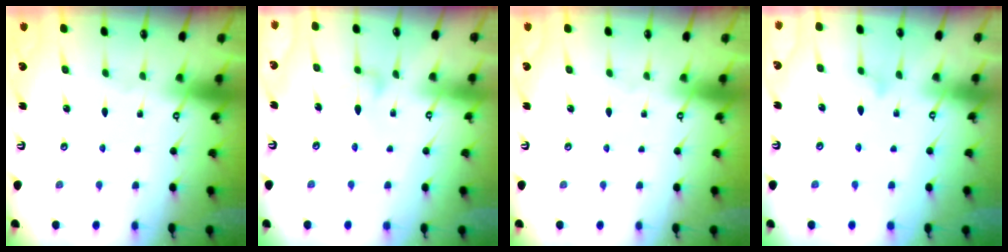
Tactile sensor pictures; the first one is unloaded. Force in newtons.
{"total": 9.1, "press": 9.1, "slide": 0.5}
{"total": 0.0}
{"total": 8.0, "press": 8.0, "slide": 0.4}